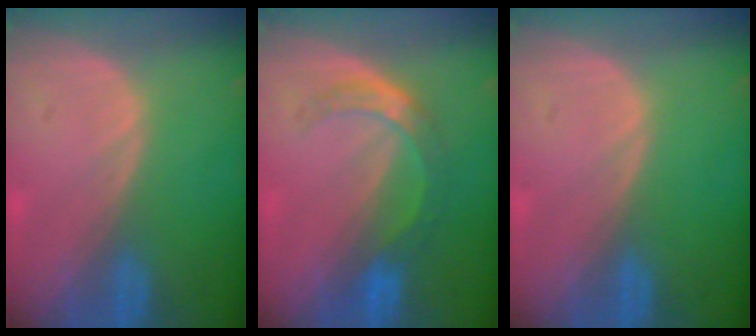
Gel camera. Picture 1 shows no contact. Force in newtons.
{"total": 5.5, "press": 4.9, "slide": 2.3}
{"total": 0.0}